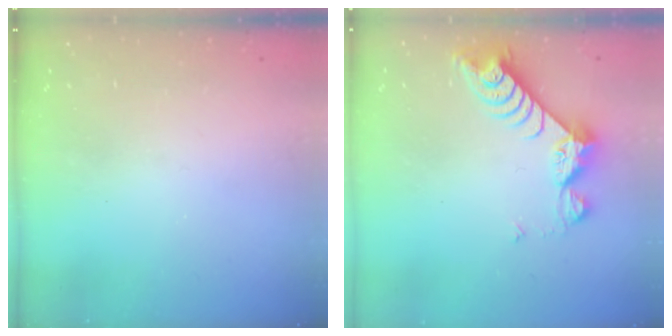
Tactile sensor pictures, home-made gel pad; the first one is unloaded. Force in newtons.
{"total": 8.6, "press": 8.5, "slide": 0.7}